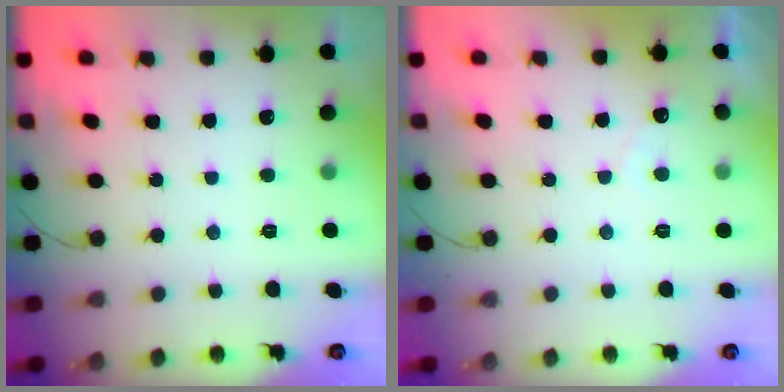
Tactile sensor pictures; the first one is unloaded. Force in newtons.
{"total": 3.0, "press": 3.0, "slide": 0.1}